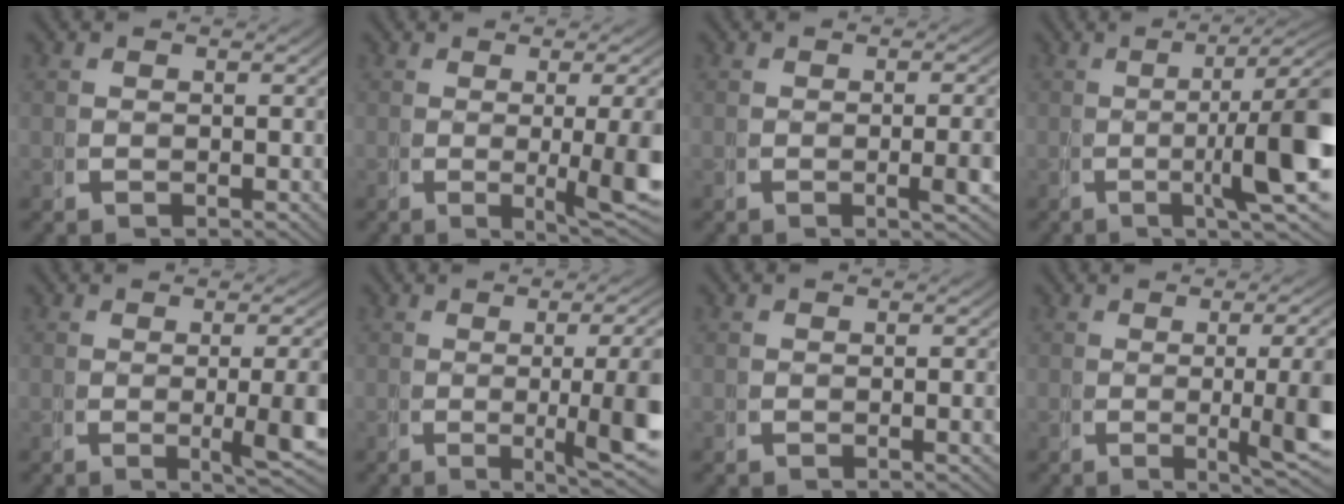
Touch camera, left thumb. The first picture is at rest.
{"total": 7.4, "force": [-0.6, 1.9, 7.1], "torque": [-0.090, -0.005, -0.009]}
{"total": 2.9, "force": [-0.3, 0.2, 2.9], "torque": [-0.032, 0.005, -0.010]}
{"total": 10.4, "force": [0.5, 3.1, 10.0], "torque": [-0.135, 0.000, -0.002]}
{"total": 5.8, "force": [-0.4, 1.4, 5.6], "torque": [-0.069, 0.003, -0.012]}
{"total": 9.2, "force": [-0.4, 2.8, 8.7], "torque": [-0.109, 0.001, -0.014]}
{"total": 0.8, "force": [-0.1, -0.1, 0.8], "torque": [-0.008, 0.004, -0.005]}
{"total": 8.3, "force": [-0.2, 2.4, 7.9], "torque": [-0.095, 0.005, -0.012]}